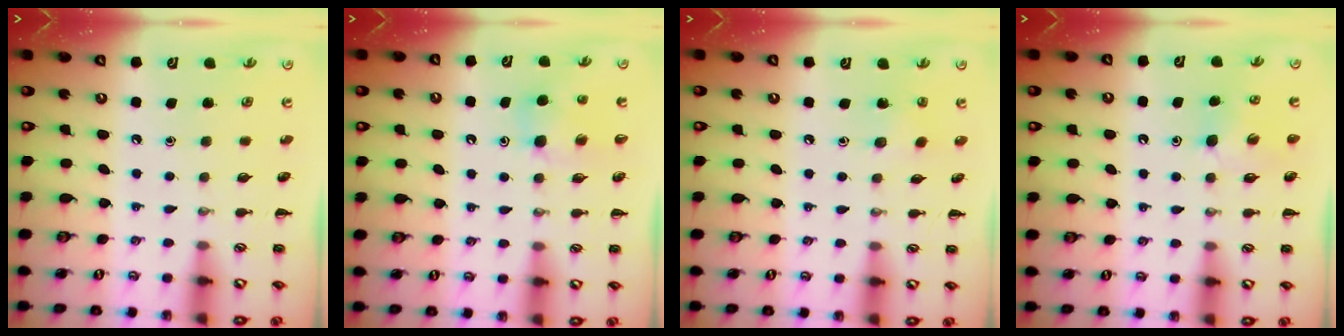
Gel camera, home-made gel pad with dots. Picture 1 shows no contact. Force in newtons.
{"total": 5.1, "press": 5.0, "slide": 1.1}
{"total": 2.8, "press": 2.7, "slide": 0.9}
{"total": 5.0, "press": 4.8, "slide": 1.4}